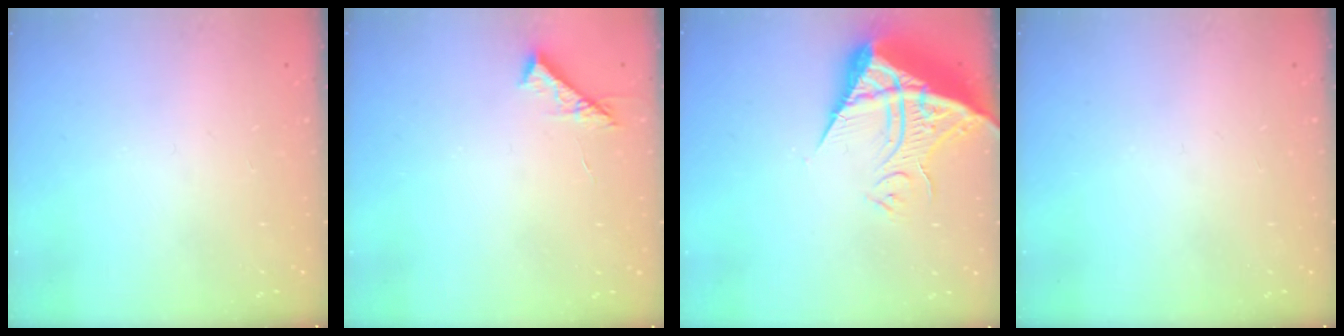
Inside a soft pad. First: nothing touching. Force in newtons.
{"total": 6.0, "press": 6.0, "slide": 0.5}
{"total": 13.9, "press": 13.9, "slide": 1.3}
{"total": 0.0}